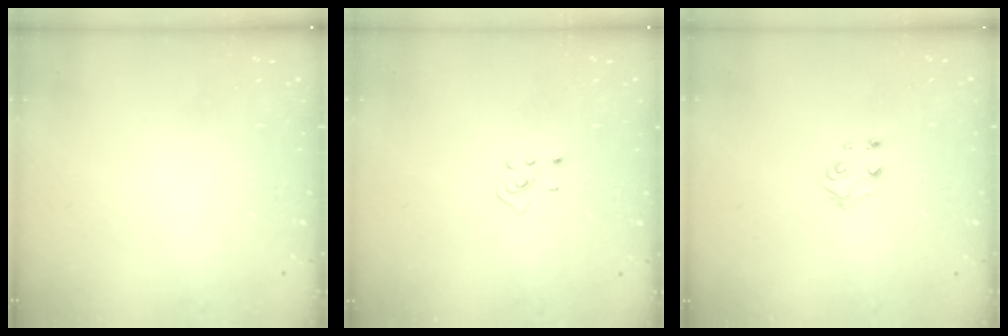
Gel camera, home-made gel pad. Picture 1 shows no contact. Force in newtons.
{"total": 2.0, "press": 1.9, "slide": 0.8}
{"total": 4.7, "press": 4.7, "slide": 0.4}